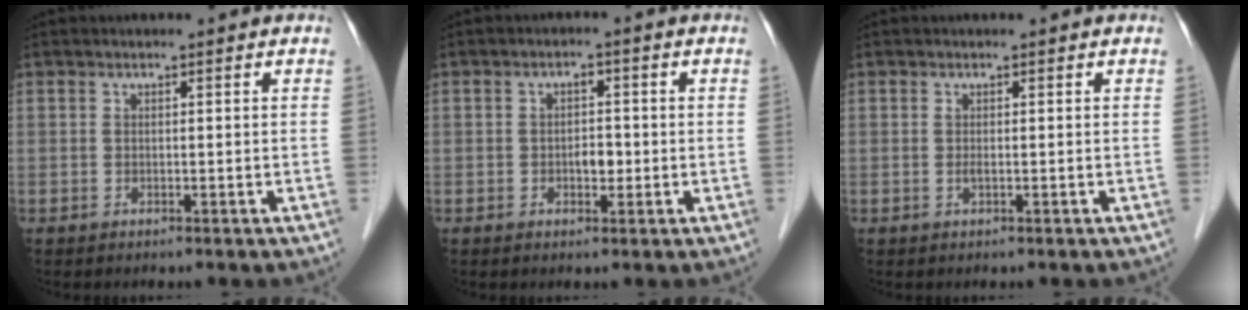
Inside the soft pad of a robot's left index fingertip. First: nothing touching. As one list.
[{"total": 2.7, "force": [-0.6, 1.6, 2.1], "torque": [-0.029, 0.005, -0.007]}, {"total": 0.6, "force": [-0.1, 0.0, 0.5], "torque": [-0.016, -0.002, -0.002]}]